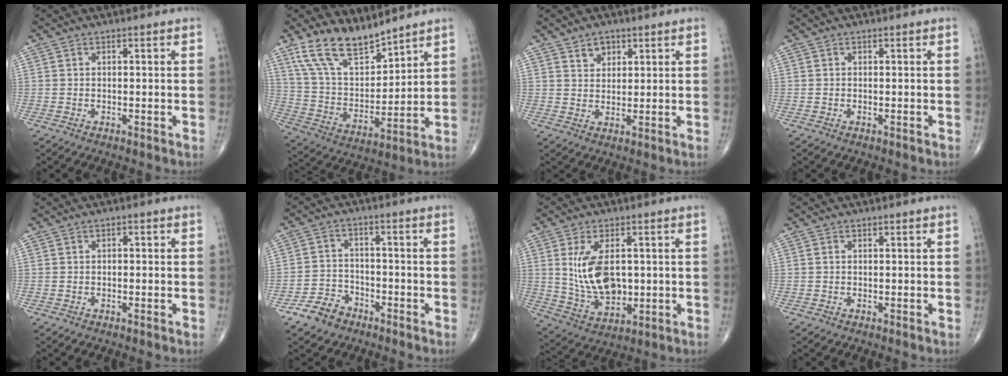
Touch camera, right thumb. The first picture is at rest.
{"total": 13.2, "force": [10.5, 5.1, 6.2], "torque": [-0.098, -0.060, 0.214]}
{"total": 3.6, "force": [2.2, 2.5, 1.4], "torque": [-0.005, -0.016, 0.040]}
{"total": 0.0}
{"total": 0.6, "force": [-0.1, 0.4, 0.4], "torque": [-0.002, 0.002, -0.005]}
{"total": 5.9, "force": [-4.0, 3.9, 1.6], "torque": [-0.016, 0.023, -0.075]}
{"total": 11.6, "force": [1.4, 6.8, 9.3], "torque": [-0.161, -0.013, 0.042]}
{"total": 0.0}